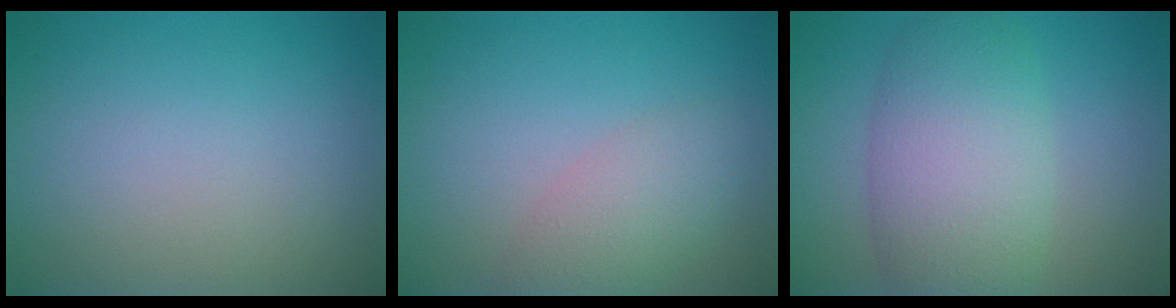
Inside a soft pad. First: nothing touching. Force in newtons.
{"total": 3.2, "press": 3.2, "slide": 0.1}
{"total": 7.3, "press": 7.3, "slide": 0.3}